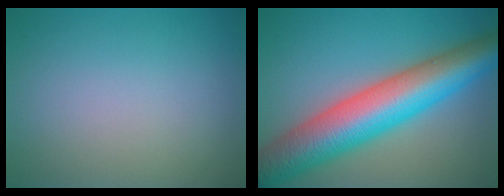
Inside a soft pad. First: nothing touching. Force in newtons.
{"total": 11.4, "press": 11.4, "slide": 0.3}